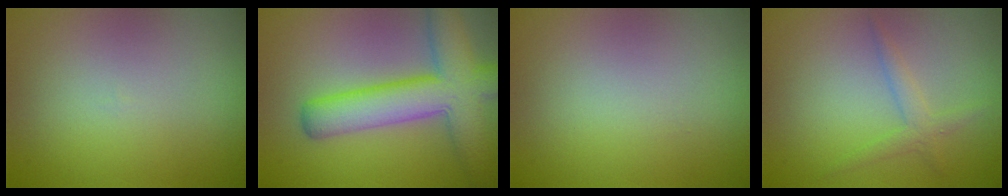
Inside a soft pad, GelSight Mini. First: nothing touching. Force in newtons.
{"total": 7.9, "press": 7.9, "slide": 0.3}
{"total": 0.0}
{"total": 1.8, "press": 1.8, "slide": 0.0}